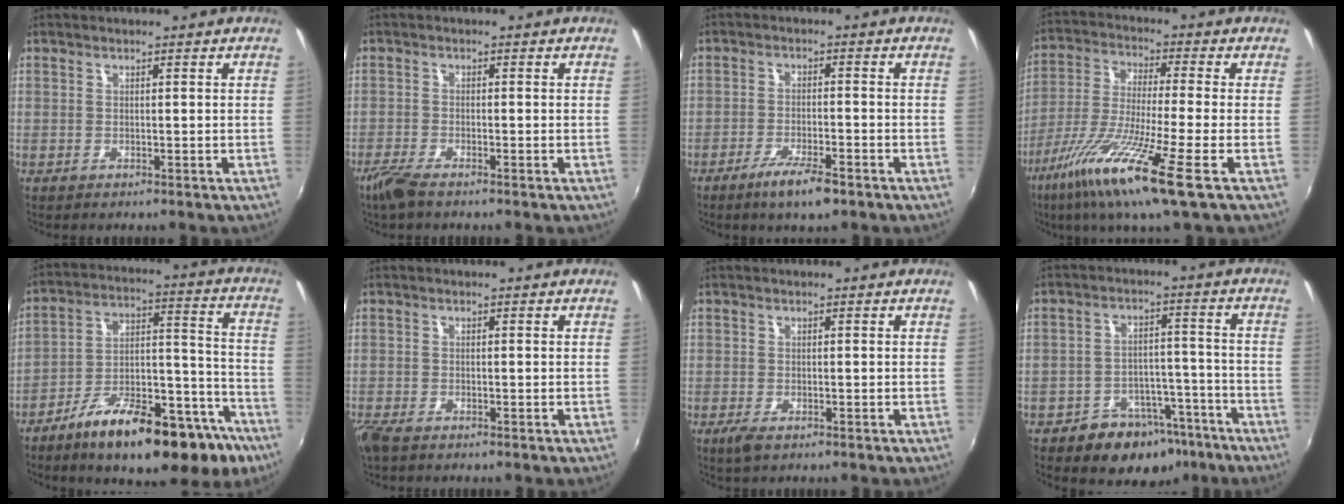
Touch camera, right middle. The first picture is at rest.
{"total": 4.2, "force": [-3.3, 0.7, 2.5], "torque": [-0.072, -0.010, -0.067]}
{"total": 6.5, "force": [-4.4, 1.3, 4.6], "torque": [-0.104, -0.011, -0.078]}
{"total": 14.9, "force": [-7.4, 0.6, 12.9], "torque": [-0.274, -0.033, -0.144]}
{"total": 23.2, "force": [-14.9, 8.4, 15.6], "torque": [-0.220, 0.009, -0.222]}
{"total": 3.2, "force": [-2.4, 1.0, 1.7], "torque": [-0.045, -0.012, -0.051]}
{"total": 2.3, "force": [-1.4, 0.8, 1.7], "torque": [-0.034, -0.008, -0.025]}
{"total": 11.5, "force": [-8.0, 7.3, 3.9], "torque": [-0.072, 0.030, -0.096]}